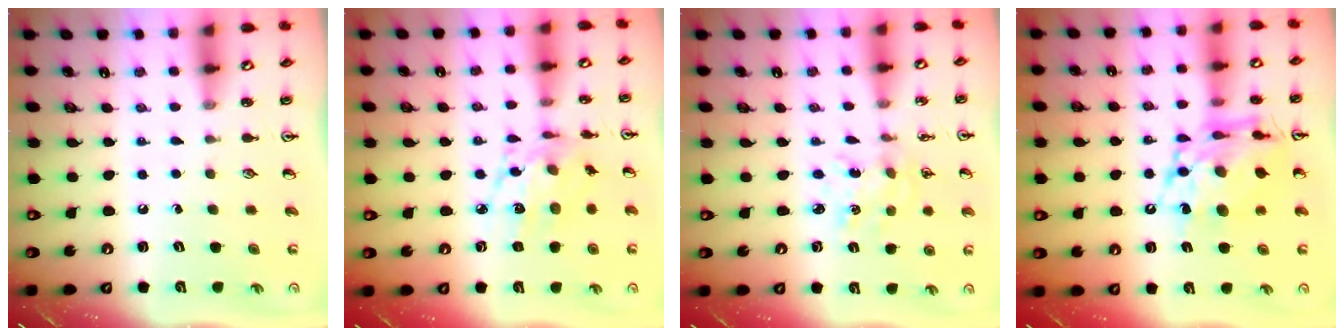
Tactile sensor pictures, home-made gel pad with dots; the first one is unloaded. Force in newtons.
{"total": 11.6, "press": 11.5, "slide": 0.8}
{"total": 2.3, "press": 2.3, "slide": 0.2}
{"total": 15.9, "press": 15.8, "slide": 1.2}